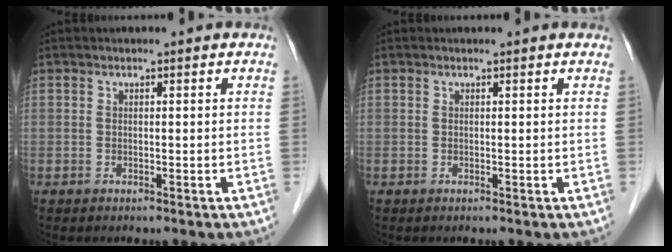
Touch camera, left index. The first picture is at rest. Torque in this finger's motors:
{"motor_torque": [0.08, -0.04, -0.01, 0.01]}